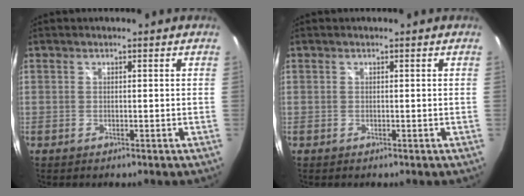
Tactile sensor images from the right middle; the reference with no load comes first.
{"total": 0.0}